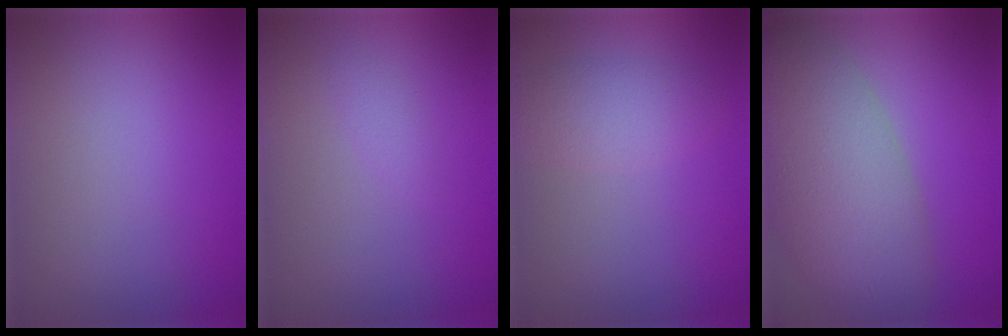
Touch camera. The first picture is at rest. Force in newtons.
{"total": 0.7, "press": 0.7, "slide": 0.0}
{"total": 2.4, "press": 2.4, "slide": 0.1}
{"total": 9.4, "press": 9.3, "slide": 0.8}